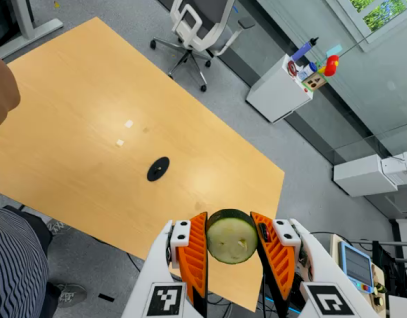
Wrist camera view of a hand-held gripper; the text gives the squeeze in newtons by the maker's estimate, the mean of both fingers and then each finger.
{"total": 9.9, "left": 9.1, "right": 10.7}